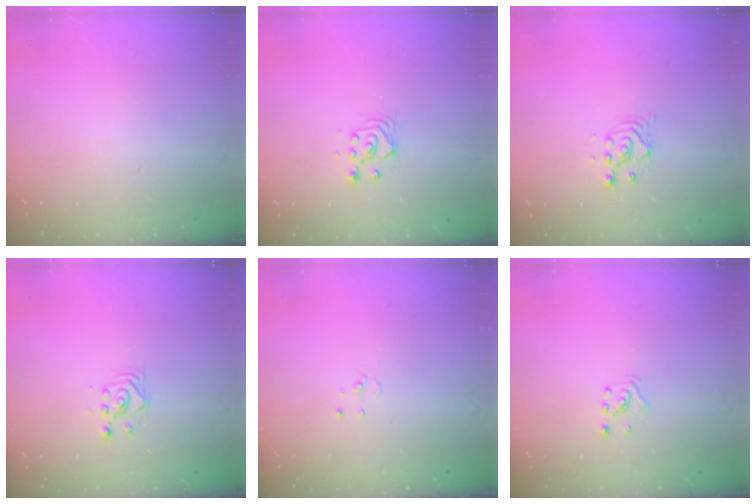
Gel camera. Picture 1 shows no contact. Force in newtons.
{"total": 3.7, "press": 3.4, "slide": 1.6}
{"total": 2.8, "press": 2.8, "slide": 0.1}
{"total": 2.9, "press": 2.9, "slide": 0.2}
{"total": 2.7, "press": 2.7, "slide": 0.2}
{"total": 2.1, "press": 2.0, "slide": 0.3}